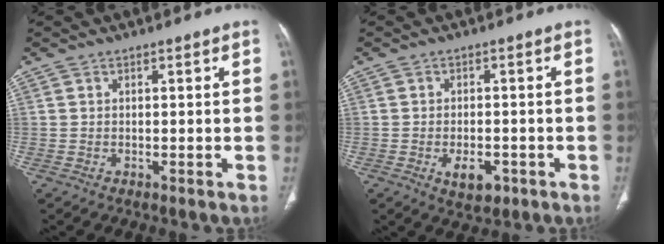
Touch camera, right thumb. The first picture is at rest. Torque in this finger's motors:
{"motor_torque": [0.68, 0.94, 0.28, -0.44, 0.06]}